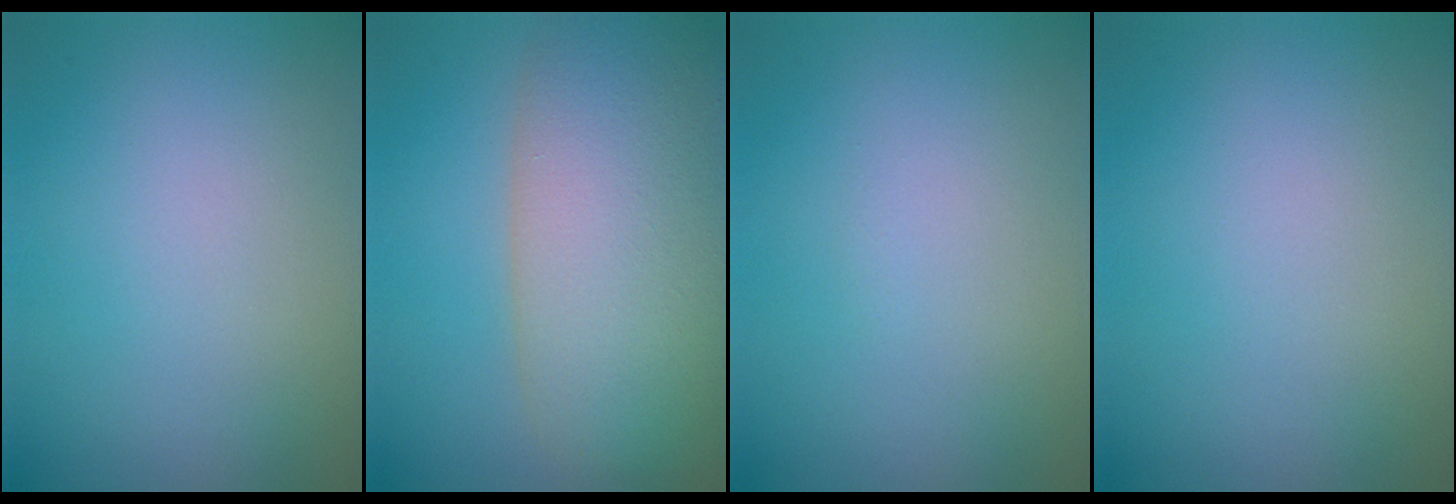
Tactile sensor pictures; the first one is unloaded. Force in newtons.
{"total": 12.2, "press": 12.1, "slide": 0.7}
{"total": 0.0}
{"total": 0.0}